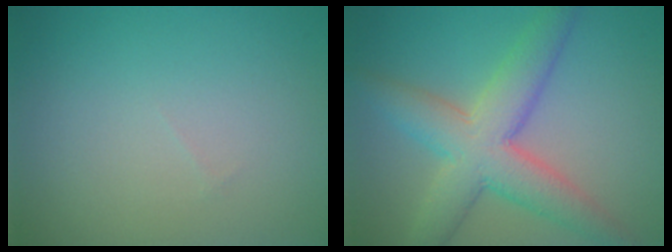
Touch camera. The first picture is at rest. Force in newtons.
{"total": 6.9, "press": 6.9, "slide": 0.1}